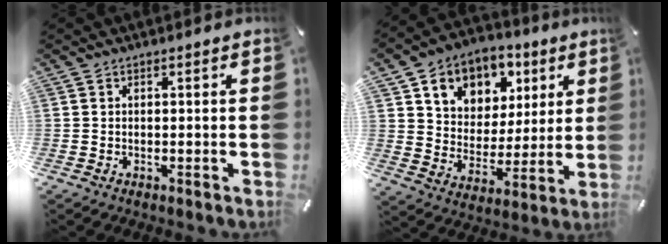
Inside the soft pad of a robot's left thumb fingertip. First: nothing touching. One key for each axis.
{"total": 11.5, "fx": 5.5, "fy": 9.5, "fz": 3.4, "tx": -0.060, "ty": -0.029, "tz": 0.103}